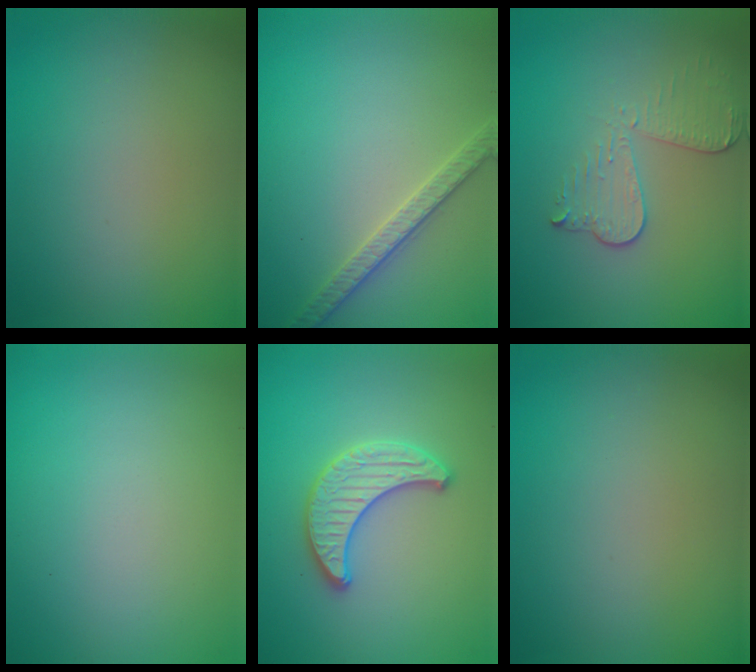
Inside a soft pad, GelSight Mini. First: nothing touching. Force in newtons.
{"total": 2.6, "press": 2.6, "slide": 0.5}
{"total": 3.4, "press": 3.0, "slide": 1.6}
{"total": 0.0}
{"total": 3.4, "press": 3.4, "slide": 0.2}
{"total": 0.0}